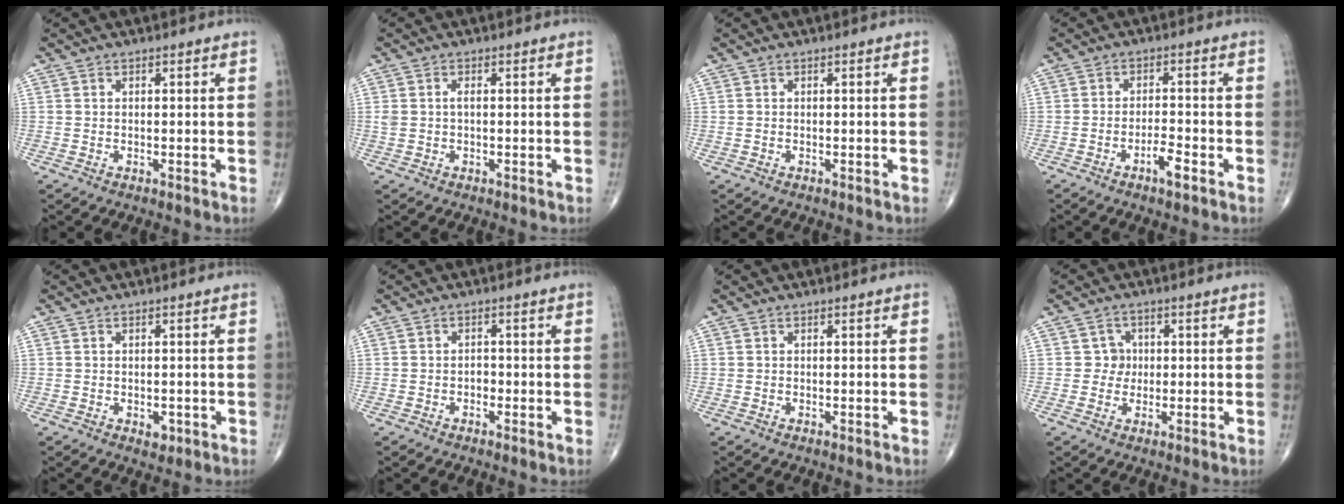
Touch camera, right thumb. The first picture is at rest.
{"total": 1.8, "force": [0.1, 0.9, 1.5], "torque": [-0.041, 0.007, 0.003]}
{"total": 0.0}
{"total": 3.6, "force": [-2.1, 0.8, 2.8], "torque": [-0.051, 0.012, -0.038]}
{"total": 1.7, "force": [-0.5, 1.1, 1.1], "torque": [-0.010, -0.001, -0.004]}
{"total": 1.2, "force": [-0.5, 0.8, 0.6], "torque": [-0.003, 0.004, -0.012]}
{"total": 0.0}
{"total": 2.7, "force": [0.2, 2.6, 0.5], "torque": [0.014, 0.007, -0.003]}